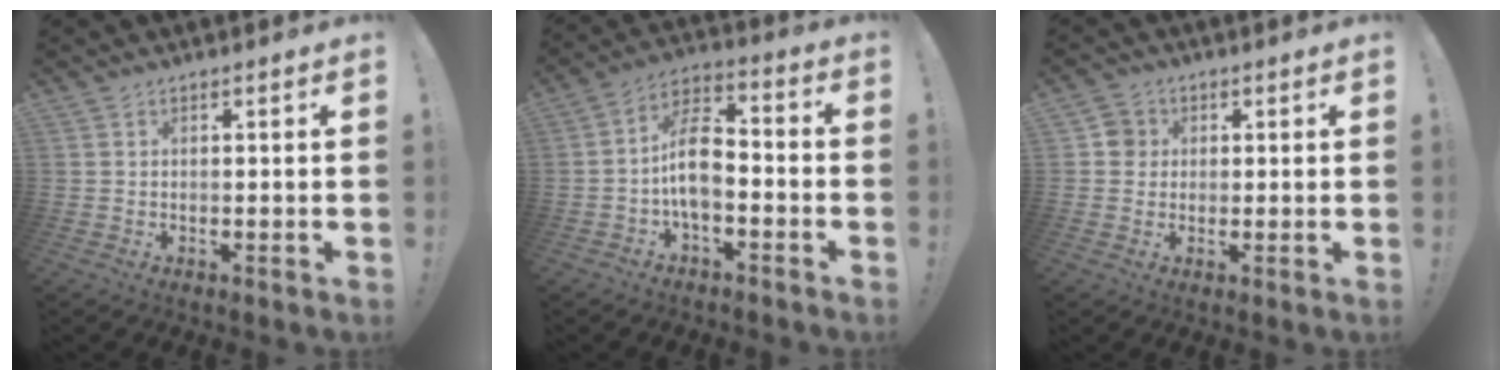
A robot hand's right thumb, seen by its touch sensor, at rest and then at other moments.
{"total": 11.3, "force": [-2.4, 6.6, 8.8], "torque": [-0.164, 0.021, -0.043]}
{"total": 4.5, "force": [0.6, 4.3, 1.2], "torque": [-0.016, 0.011, 0.011]}